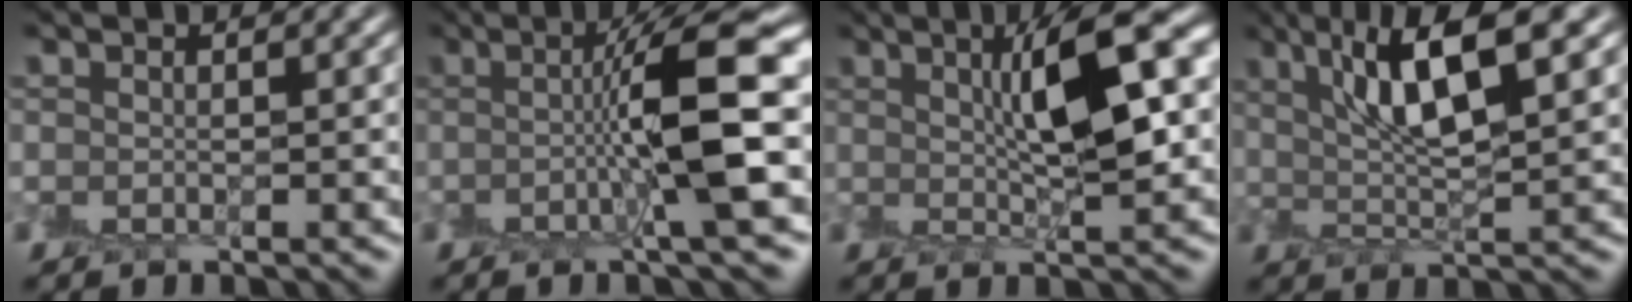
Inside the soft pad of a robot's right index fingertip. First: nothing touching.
{"total": 7.7, "force": [-0.4, 1.0, 7.7], "torque": [-0.109, 0.016, -0.011]}
{"total": 7.6, "force": [1.8, 1.4, 7.3], "torque": [-0.102, 0.014, 0.028]}
{"total": 7.2, "force": [3.4, 1.4, 6.2], "torque": [-0.099, 0.013, 0.059]}